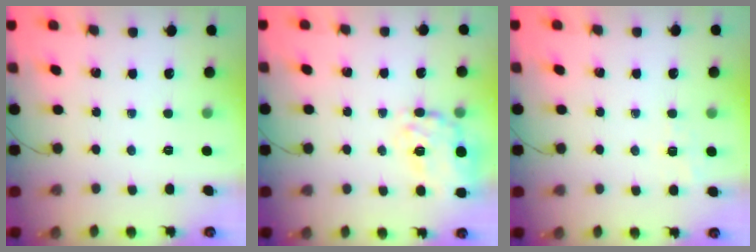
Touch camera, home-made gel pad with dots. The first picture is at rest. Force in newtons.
{"total": 19.9, "press": 19.7, "slide": 3.0}
{"total": 1.4, "press": 0.6, "slide": 1.3}